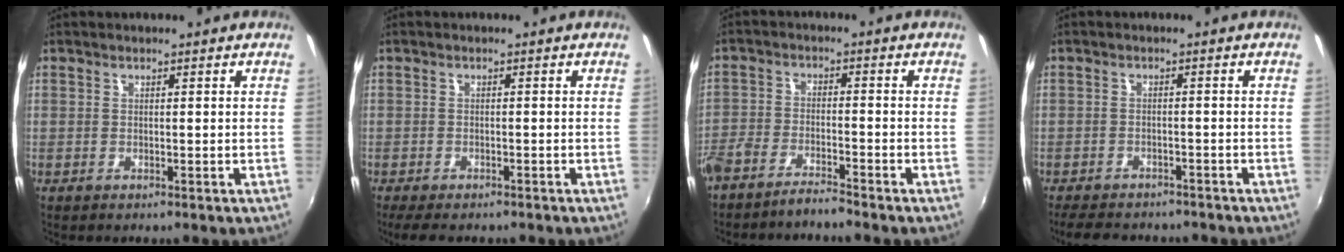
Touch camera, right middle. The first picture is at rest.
{"total": 5.1, "force": [-4.1, 1.7, 2.5], "torque": [-0.060, -0.018, -0.068]}
{"total": 5.4, "force": [-4.9, 0.6, 2.2], "torque": [-0.071, -0.005, -0.096]}
{"total": 9.4, "force": [-8.1, 3.3, 3.5], "torque": [-0.084, -0.013, -0.120]}